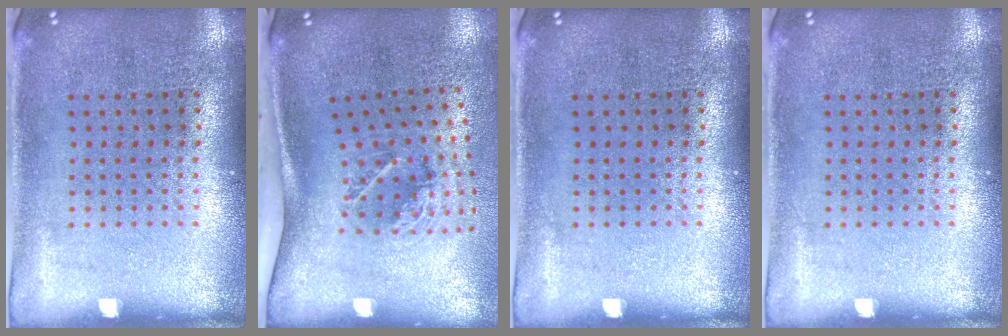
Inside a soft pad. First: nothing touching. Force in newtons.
{"total": 2.0, "press": 1.3, "slide": 1.6}
{"total": 0.0}
{"total": 0.0}